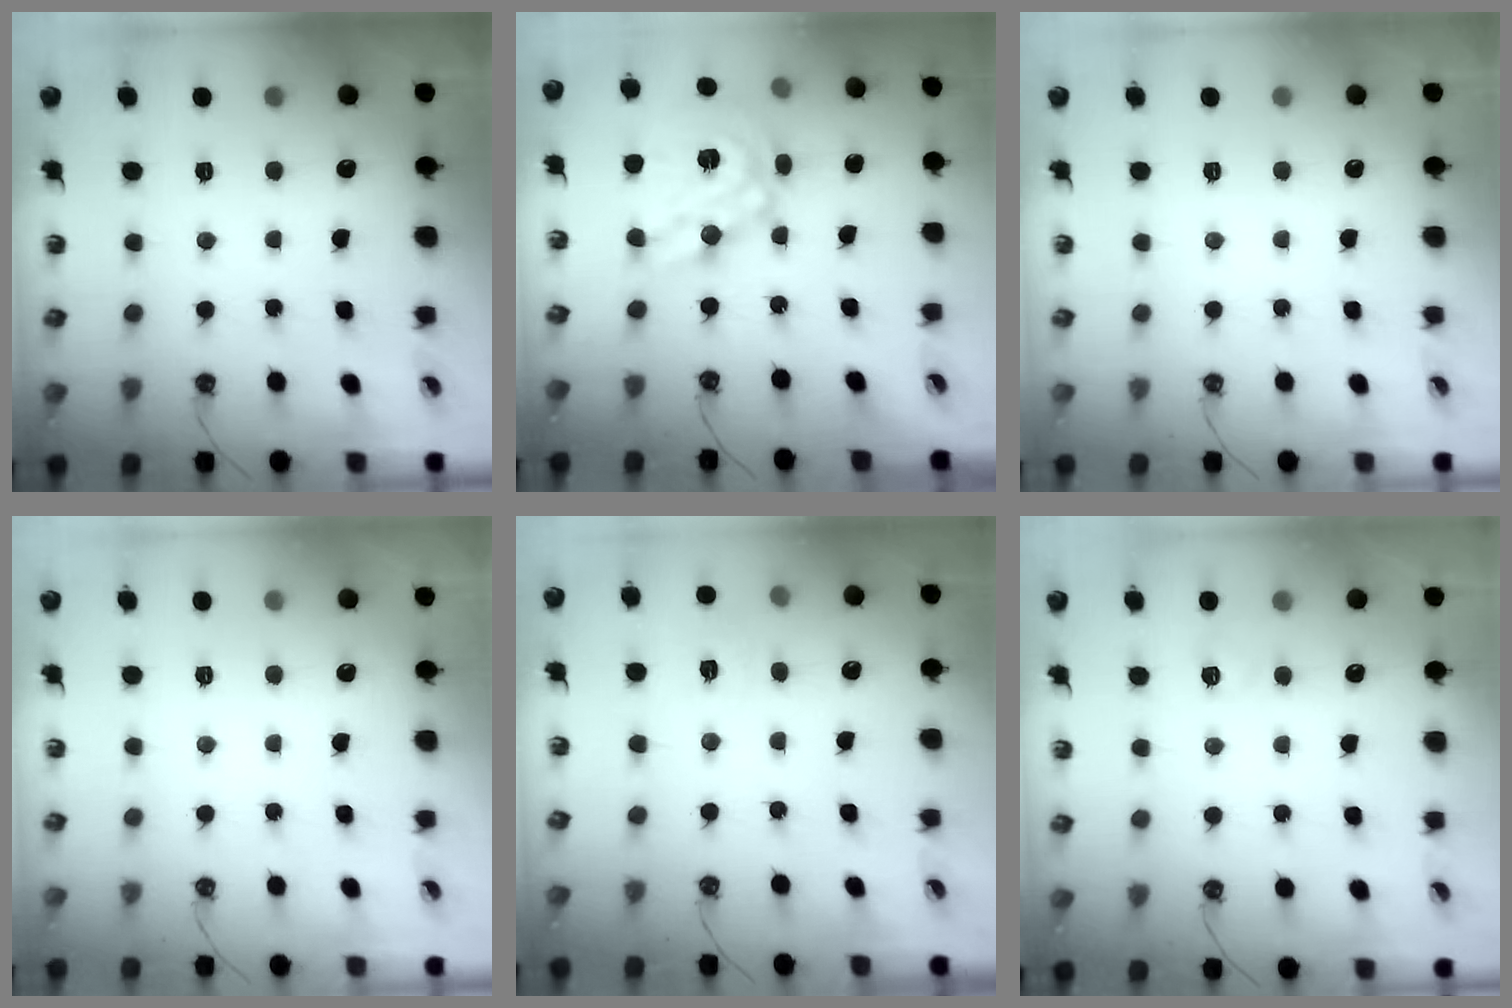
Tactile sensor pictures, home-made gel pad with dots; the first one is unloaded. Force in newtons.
{"total": 18.1, "press": 18.0, "slide": 1.8}
{"total": 0.0}
{"total": 0.0}
{"total": 5.9, "press": 5.9, "slide": 0.7}
{"total": 4.6, "press": 4.6, "slide": 0.4}